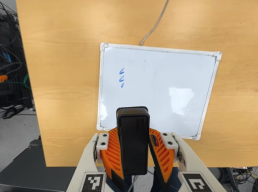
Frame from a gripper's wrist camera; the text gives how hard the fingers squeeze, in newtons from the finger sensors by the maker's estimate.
{"total": 8.1, "left": 8.7, "right": 7.6}